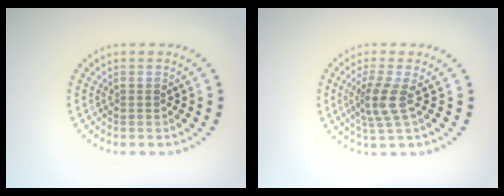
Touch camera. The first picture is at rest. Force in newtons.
{"total": 2.8, "press": 2.1, "slide": 1.8}